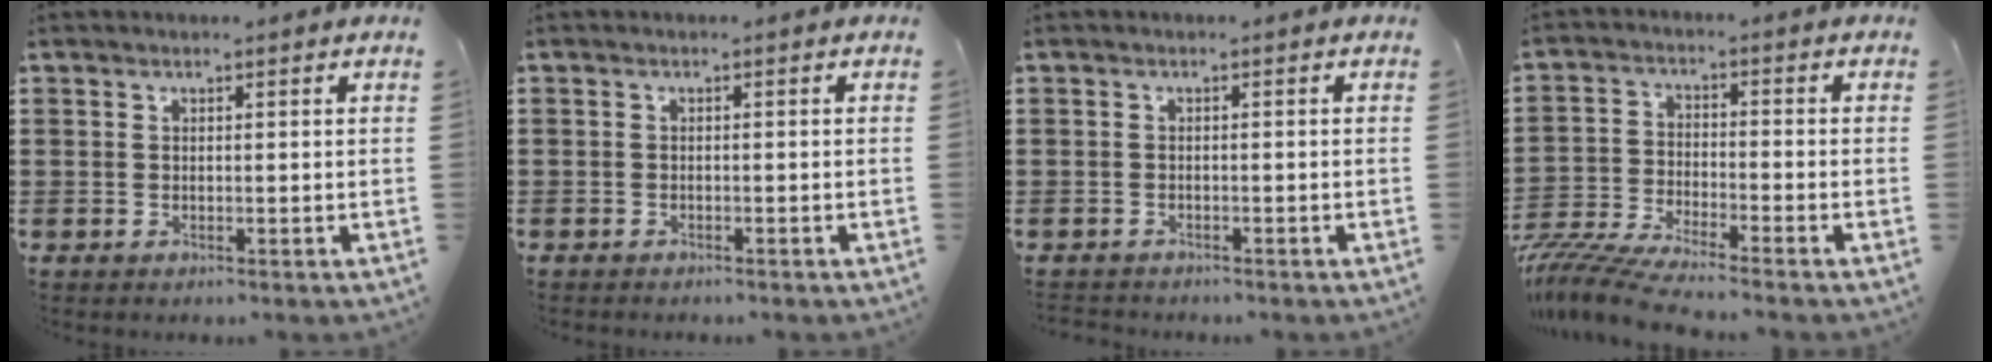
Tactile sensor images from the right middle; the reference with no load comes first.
{"total": 0.6, "force": [-0.6, 0.1, 0.1], "torque": [-0.003, -0.001, -0.013]}
{"total": 0.8, "force": [-0.8, 0.0, -0.1], "torque": [-0.001, 0.000, -0.018]}
{"total": 6.3, "force": [-5.9, 0.0, 2.1], "torque": [-0.058, -0.015, -0.120]}